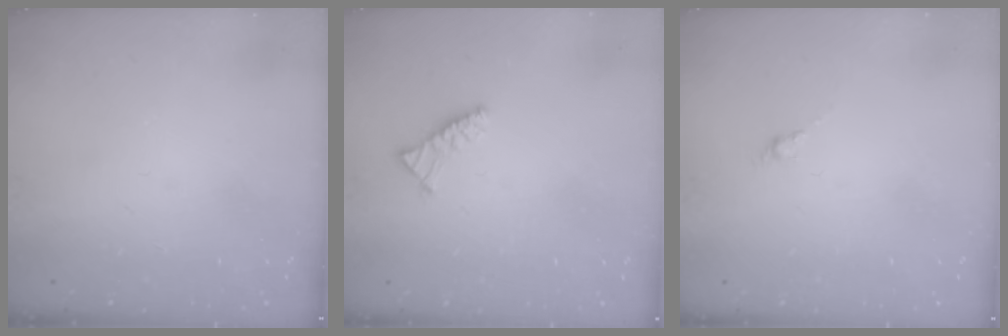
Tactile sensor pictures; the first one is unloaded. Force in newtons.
{"total": 3.1, "press": 3.0, "slide": 0.7}
{"total": 0.0}